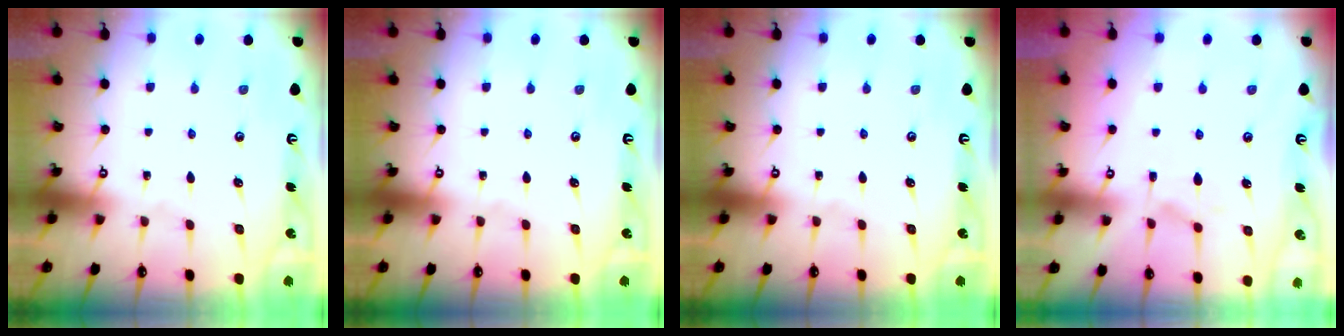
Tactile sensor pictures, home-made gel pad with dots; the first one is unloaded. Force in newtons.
{"total": 0.0}
{"total": 0.0}
{"total": 1.0, "press": 0.2, "slide": 0.9}